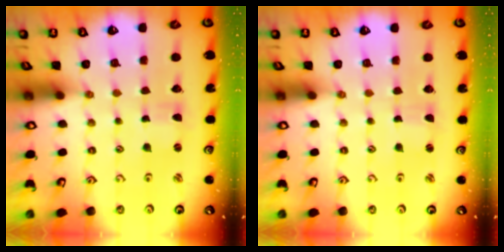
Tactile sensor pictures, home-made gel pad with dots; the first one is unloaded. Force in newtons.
{"total": 0.5, "press": 0.5, "slide": 0.1}